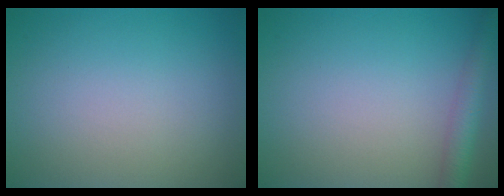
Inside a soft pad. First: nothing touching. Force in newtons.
{"total": 2.8, "press": 2.8, "slide": 0.2}